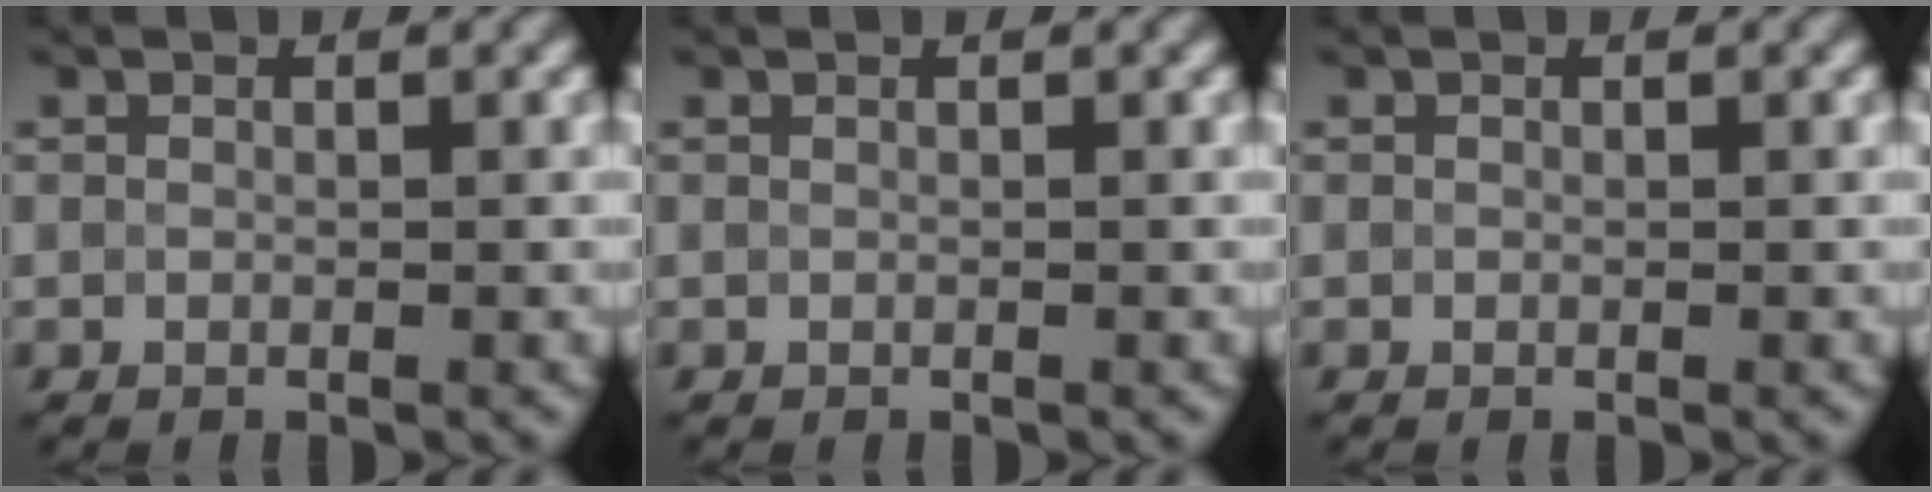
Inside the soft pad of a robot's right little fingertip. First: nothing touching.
{"total": 0.0}
{"total": 0.0}